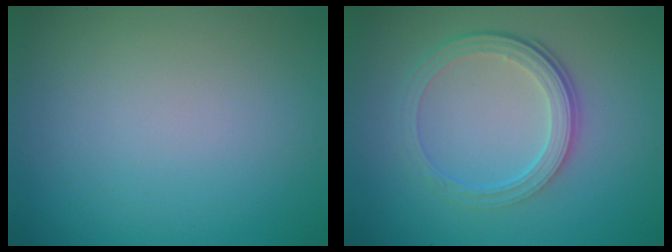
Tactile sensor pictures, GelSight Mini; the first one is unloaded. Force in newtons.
{"total": 4.3, "press": 3.0, "slide": 3.1}